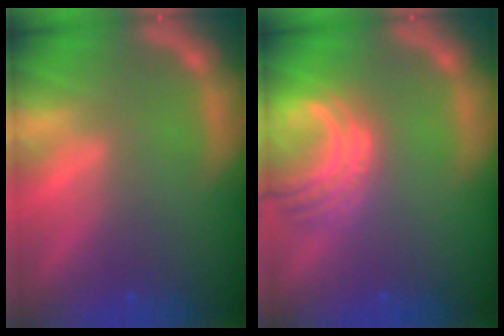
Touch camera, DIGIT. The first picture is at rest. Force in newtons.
{"total": 6.0}